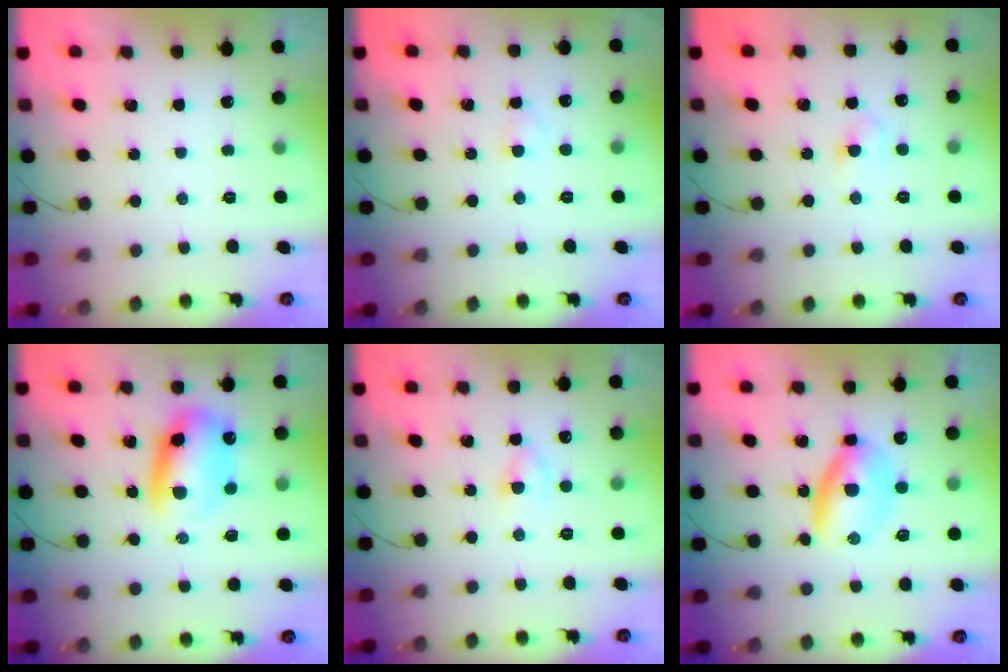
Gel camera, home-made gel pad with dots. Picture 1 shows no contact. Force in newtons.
{"total": 1.8, "press": 1.5, "slide": 0.9}
{"total": 3.3, "press": 3.1, "slide": 1.2}
{"total": 10.4, "press": 10.0, "slide": 2.7}
{"total": 3.8, "press": 3.6, "slide": 1.3}
{"total": 6.7, "press": 6.7, "slide": 0.5}